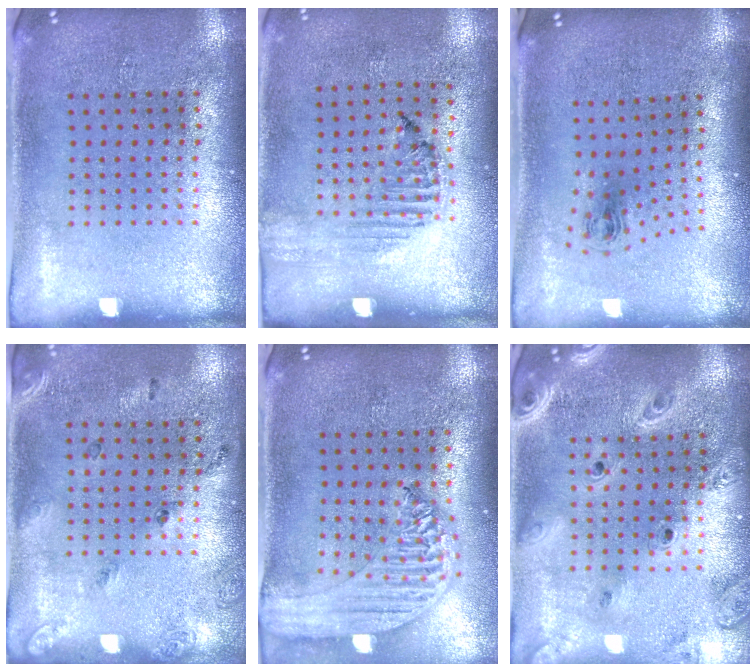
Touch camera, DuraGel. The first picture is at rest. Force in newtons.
{"total": 1.2, "press": 1.2, "slide": 0.2}
{"total": 0.9, "press": 0.4, "slide": 0.8}
{"total": 1.7, "press": 1.0, "slide": 1.4}
{"total": 2.2, "press": 2.0, "slide": 0.9}
{"total": 3.0, "press": 2.5, "slide": 1.6}